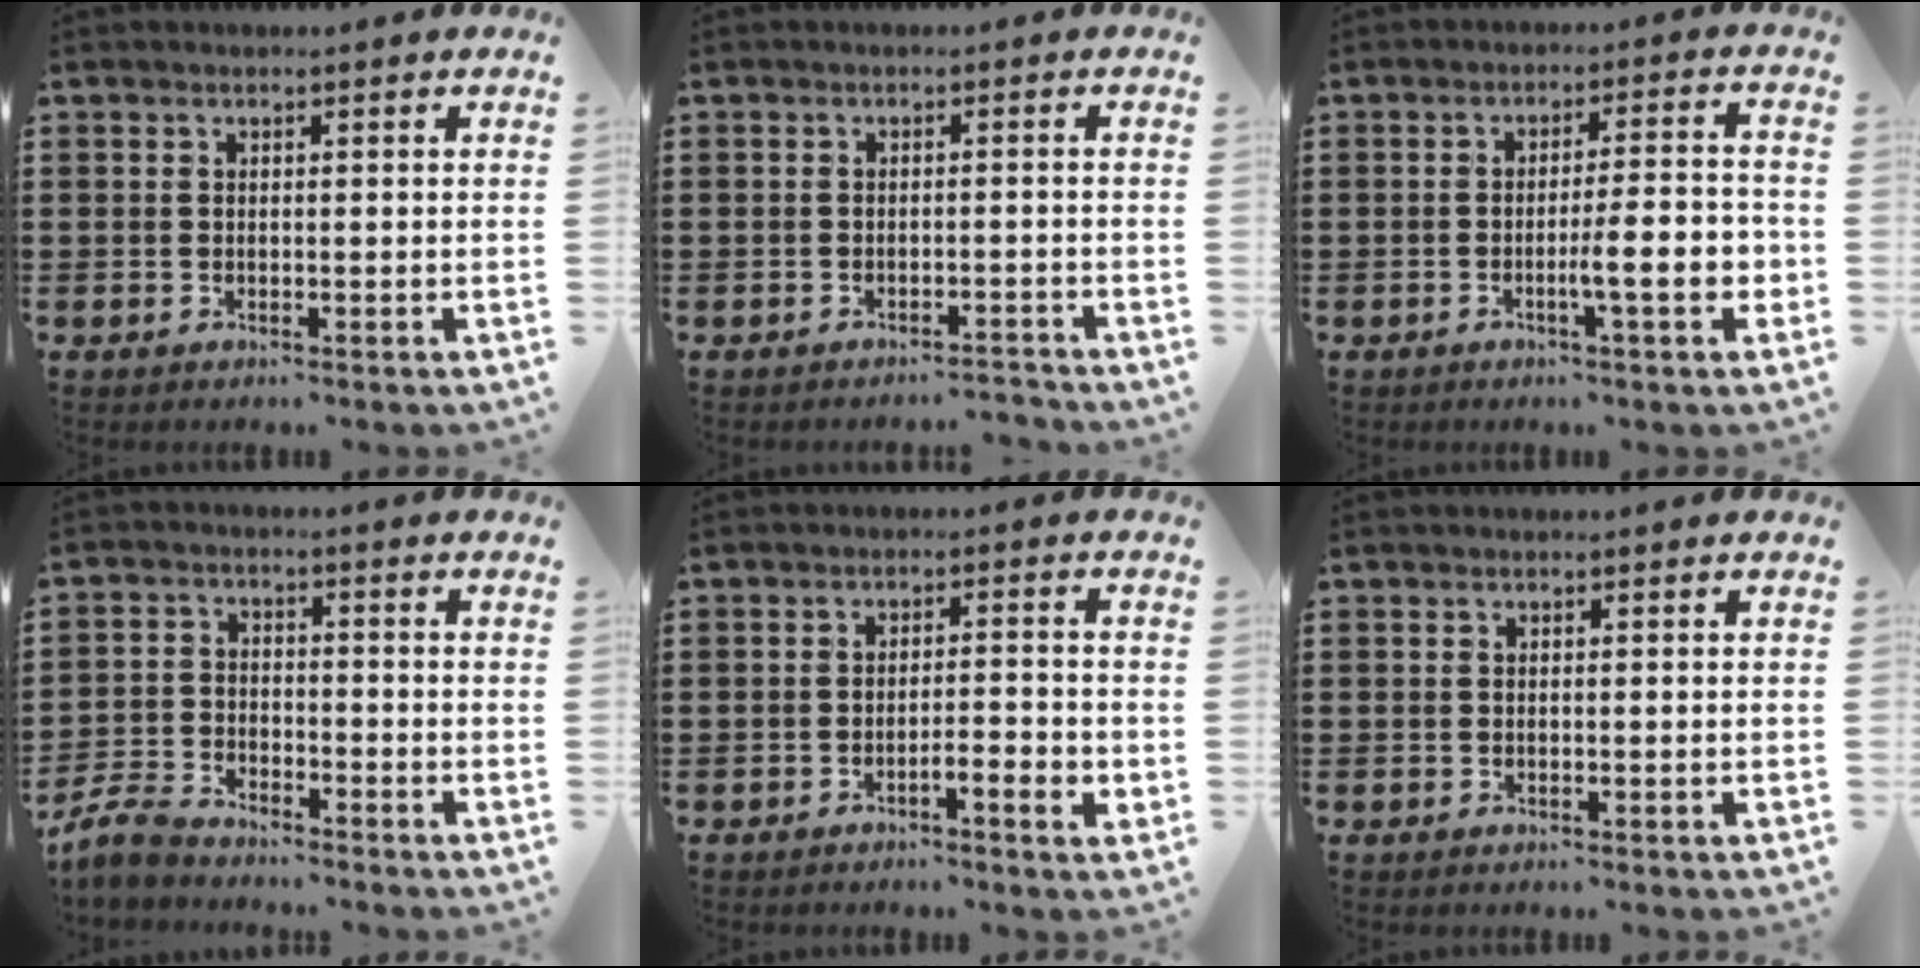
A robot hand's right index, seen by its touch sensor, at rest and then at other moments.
{"total": 1.9, "force": [-1.8, -0.2, 0.5], "torque": [-0.011, 0.000, -0.037]}
{"total": 7.6, "force": [-2.2, 1.0, 7.2], "torque": [-0.115, -0.007, -0.040]}
{"total": 4.6, "force": [-4.3, 0.9, 1.3], "torque": [-0.052, -0.006, -0.093]}
{"total": 3.3, "force": [-1.6, 0.5, 2.8], "torque": [-0.047, -0.001, -0.028]}
{"total": 0.0}